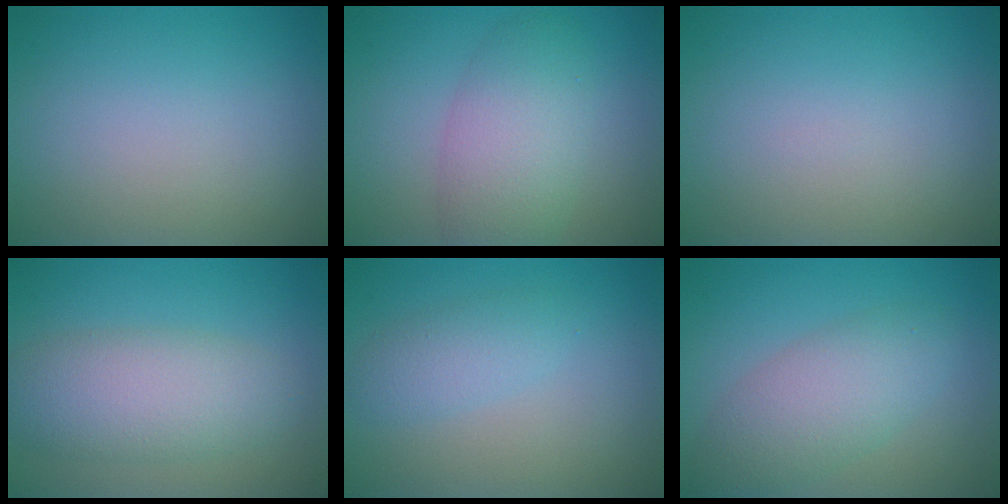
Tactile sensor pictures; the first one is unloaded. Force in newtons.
{"total": 5.5, "press": 5.4, "slide": 0.3}
{"total": 0.0}
{"total": 5.6, "press": 5.6, "slide": 0.1}
{"total": 2.2, "press": 2.2, "slide": 0.1}
{"total": 4.7, "press": 4.7, "slide": 0.3}